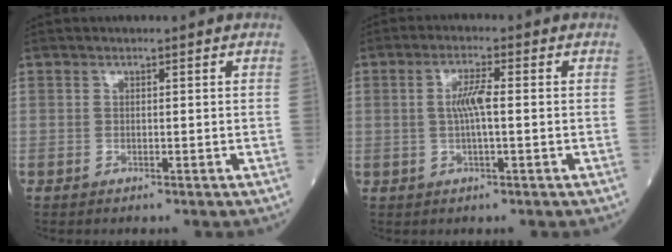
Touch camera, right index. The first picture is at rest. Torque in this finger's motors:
{"motor_torque": [0.09, -0.02, 0.10, 0.08]}